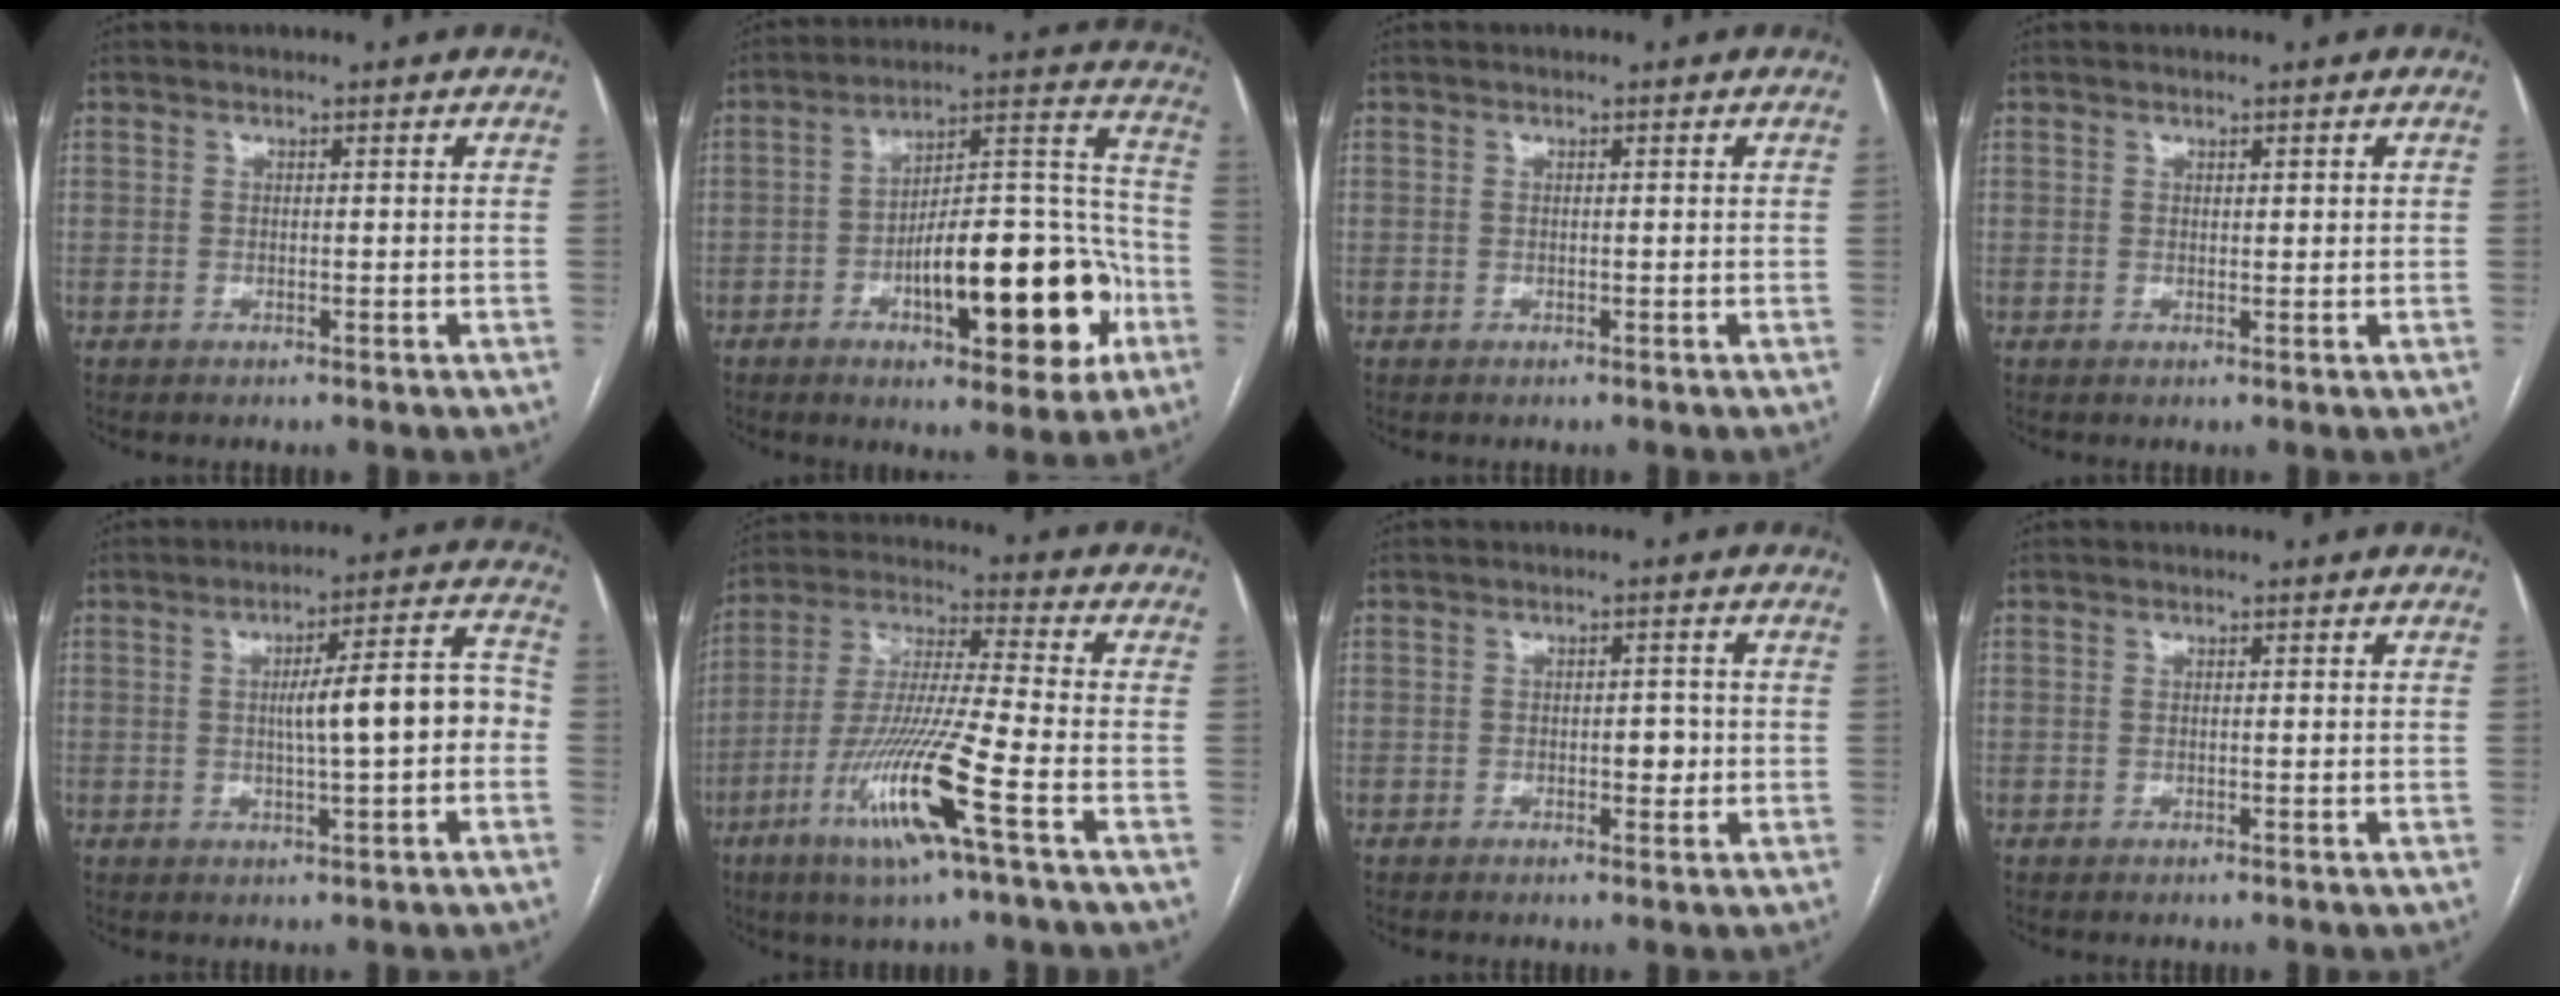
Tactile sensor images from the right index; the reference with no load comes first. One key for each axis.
{"total": 20.4, "fx": -7.2, "fy": 6.0, "fz": 18.1, "tx": -0.248, "ty": 0.030, "tz": -0.095}
{"total": 0.0}
{"total": 0.8, "fx": 0.4, "fy": 0.3, "fz": 0.7, "tx": -0.011, "ty": 0.001, "tz": 0.006}
{"total": 9.6, "fx": -0.8, "fy": 1.4, "fz": 9.5, "tx": -0.131, "ty": 0.032, "tz": -0.010}
{"total": 14.9, "fx": -6.6, "fy": -0.2, "fz": 13.4, "tx": -0.274, "ty": -0.018, "tz": -0.125}
{"total": 2.4, "fx": -0.5, "fy": 1.2, "fz": 2.0, "tx": -0.025, "ty": 0.003, "tz": -0.005}
{"total": 0.0}